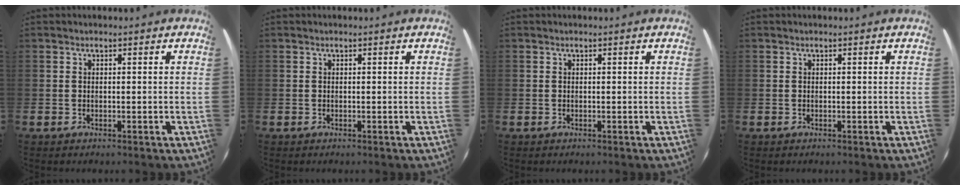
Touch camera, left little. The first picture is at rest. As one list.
[{"total": 0.0}, {"total": 0.0}, {"total": 0.0}]